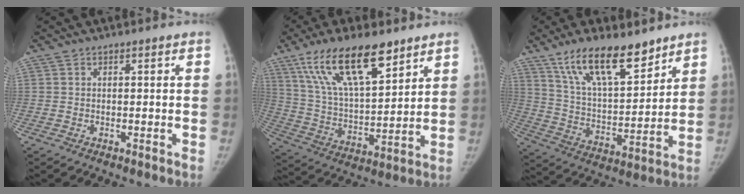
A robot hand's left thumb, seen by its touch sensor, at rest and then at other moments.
{"total": 19.2, "force": [11.9, 7.0, 13.3], "torque": [-0.213, -0.043, 0.228]}
{"total": 17.2, "force": [11.9, 6.2, 10.7], "torque": [-0.150, -0.065, 0.221]}